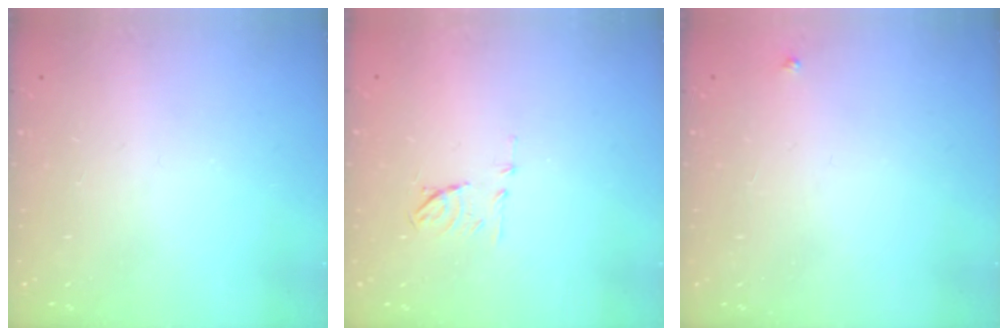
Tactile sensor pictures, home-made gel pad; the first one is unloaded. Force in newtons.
{"total": 6.7, "press": 6.6, "slide": 0.9}
{"total": 2.7, "press": 2.7, "slide": 0.3}